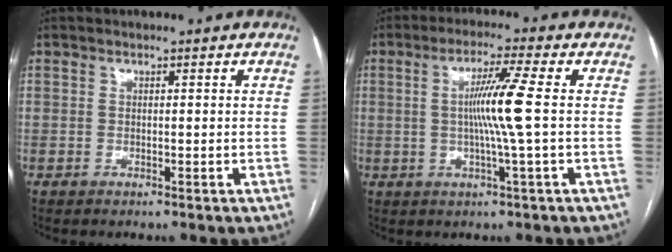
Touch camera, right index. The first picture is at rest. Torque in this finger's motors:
{"motor_torque": [1.18, 0.06, 0.57, 0.15]}